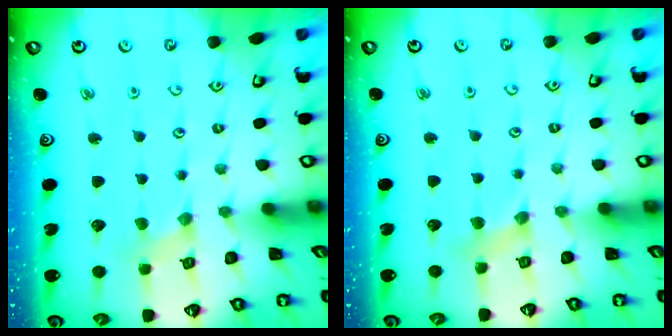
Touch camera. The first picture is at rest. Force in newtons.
{"total": 2.5, "press": 2.5, "slide": 0.4}